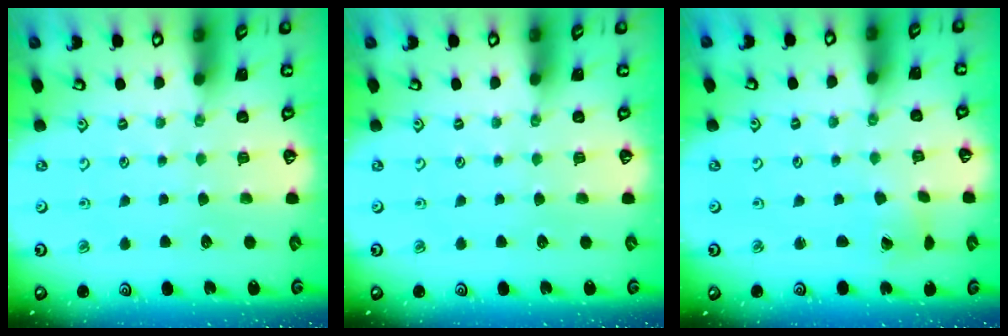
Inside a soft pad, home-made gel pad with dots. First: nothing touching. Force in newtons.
{"total": 0.0}
{"total": 1.2, "press": 1.2, "slide": 0.2}